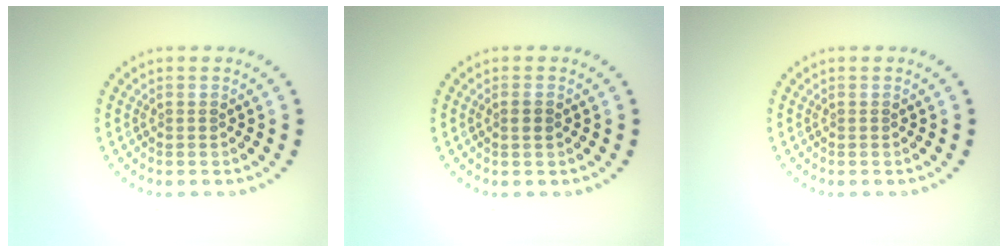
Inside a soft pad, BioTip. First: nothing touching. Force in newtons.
{"total": 0.8, "press": 0.8, "slide": 0.2}
{"total": 0.0}